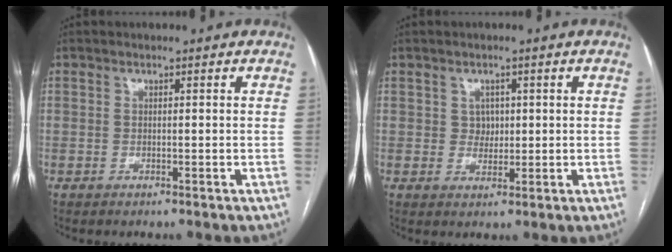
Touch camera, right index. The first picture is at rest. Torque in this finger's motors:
{"motor_torque": [0.19, 0.17, 0.01, -0.01]}